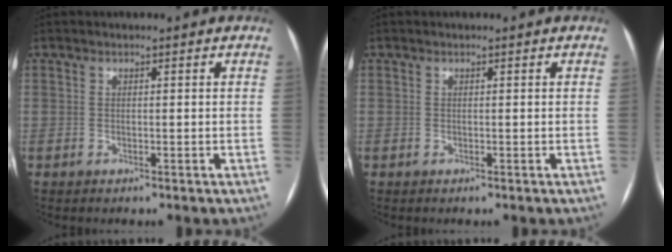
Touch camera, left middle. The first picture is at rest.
{"total": 0.0}